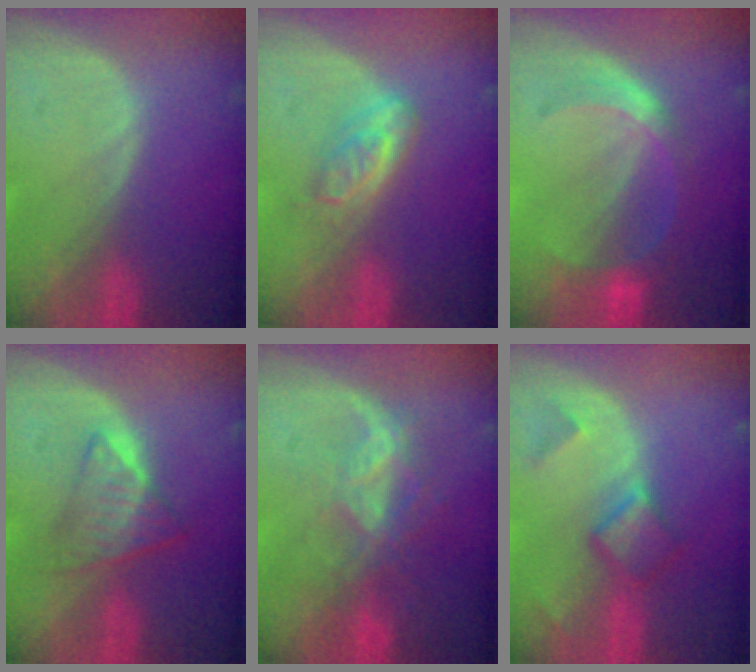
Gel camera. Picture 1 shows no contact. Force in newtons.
{"total": 4.8, "press": 4.2, "slide": 2.4}
{"total": 5.5, "press": 5.3, "slide": 1.6}
{"total": 6.0, "press": 5.1, "slide": 3.2}
{"total": 6.6, "press": 5.8, "slide": 3.1}
{"total": 4.9, "press": 4.7, "slide": 1.4}